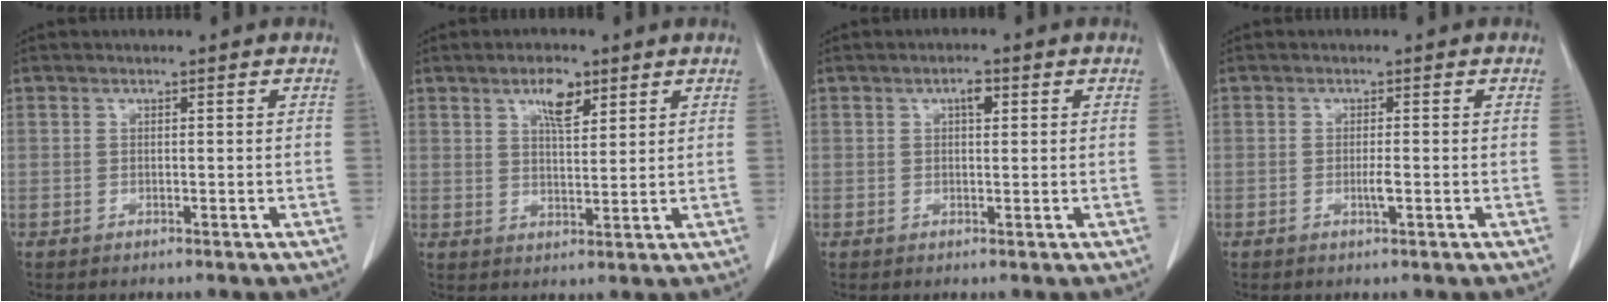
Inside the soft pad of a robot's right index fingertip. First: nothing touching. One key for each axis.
{"total": 4.7, "fx": 2.7, "fy": 1.5, "fz": 3.5, "tx": -0.066, "ty": 0.001, "tz": 0.049}
{"total": 1.8, "fx": 0.7, "fy": 0.7, "fz": 1.5, "tx": -0.028, "ty": 0.002, "tz": 0.011}
{"total": 1.4, "fx": -0.5, "fy": -0.1, "fz": 1.3, "tx": -0.026, "ty": -0.002, "tz": -0.010}